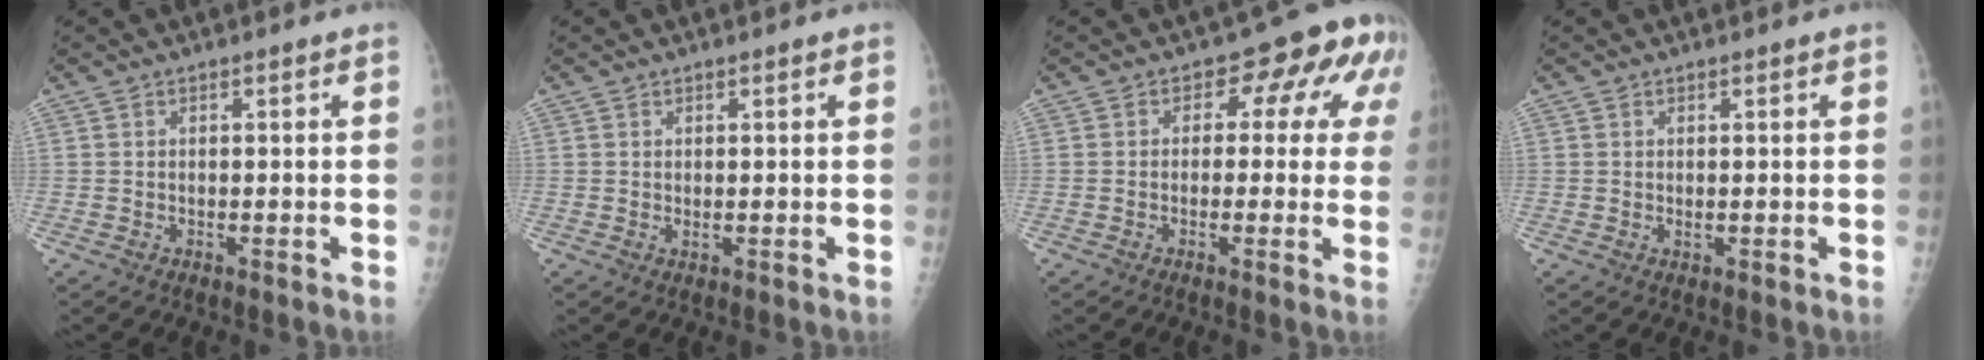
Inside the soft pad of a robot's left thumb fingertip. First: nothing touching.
{"total": 0.7, "force": [0.4, 0.2, 0.6], "torque": [-0.009, -0.004, 0.006]}
{"total": 9.5, "force": [2.4, 6.1, 6.9], "torque": [-0.024, 0.013, 0.014]}
{"total": 0.6, "force": [0.3, 0.3, 0.5], "torque": [-0.007, -0.004, 0.005]}